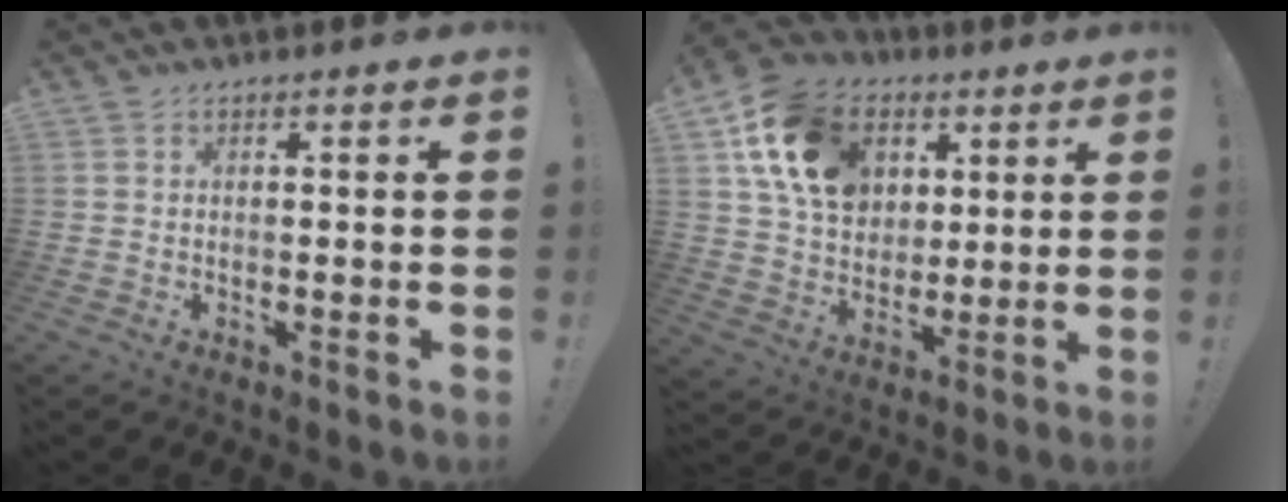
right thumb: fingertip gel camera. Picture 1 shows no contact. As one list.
[{"total": 18.6, "force": [7.4, 13.9, 9.9], "torque": [-0.163, -0.014, 0.149]}]